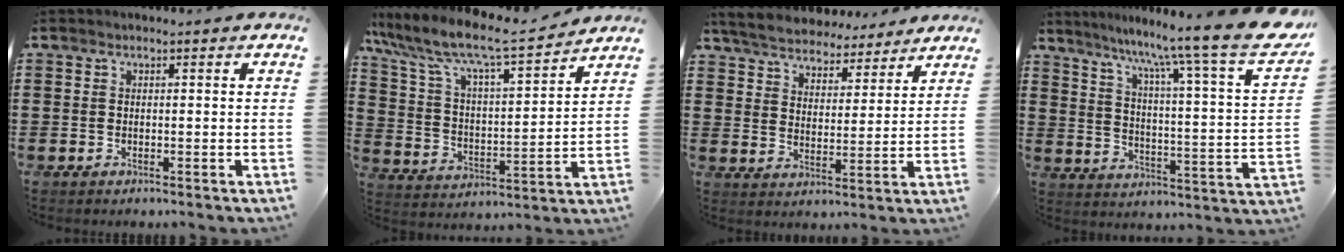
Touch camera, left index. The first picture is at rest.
{"total": 8.4, "force": [7.1, 1.3, 4.3], "torque": [-0.115, -0.044, 0.114]}
{"total": 5.6, "force": [5.5, 0.8, 0.6], "torque": [-0.041, -0.032, 0.097]}
{"total": 10.2, "force": [8.5, -1.2, 5.5], "torque": [-0.114, -0.075, 0.126]}